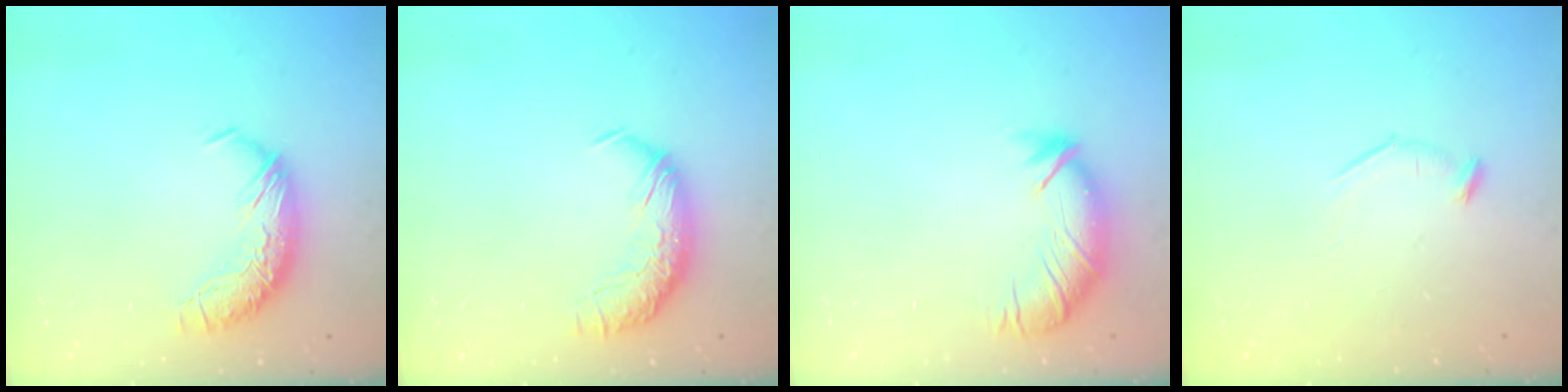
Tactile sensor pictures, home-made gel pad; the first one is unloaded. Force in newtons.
{"total": 2.5, "press": 1.2, "slide": 2.2}
{"total": 2.8, "press": 2.4, "slide": 1.4}
{"total": 8.2, "press": 8.2, "slide": 0.9}